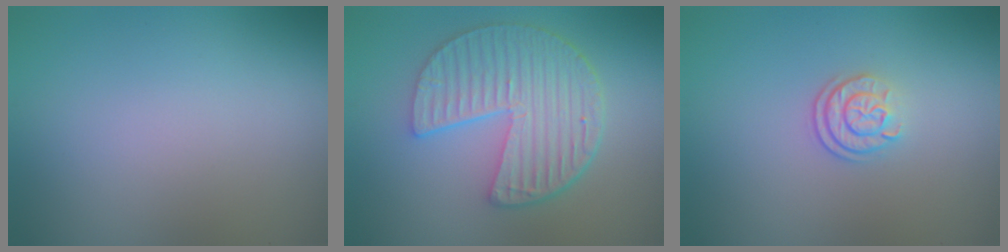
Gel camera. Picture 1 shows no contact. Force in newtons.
{"total": 6.4, "press": 4.8, "slide": 4.2}
{"total": 2.3, "press": 1.7, "slide": 1.5}